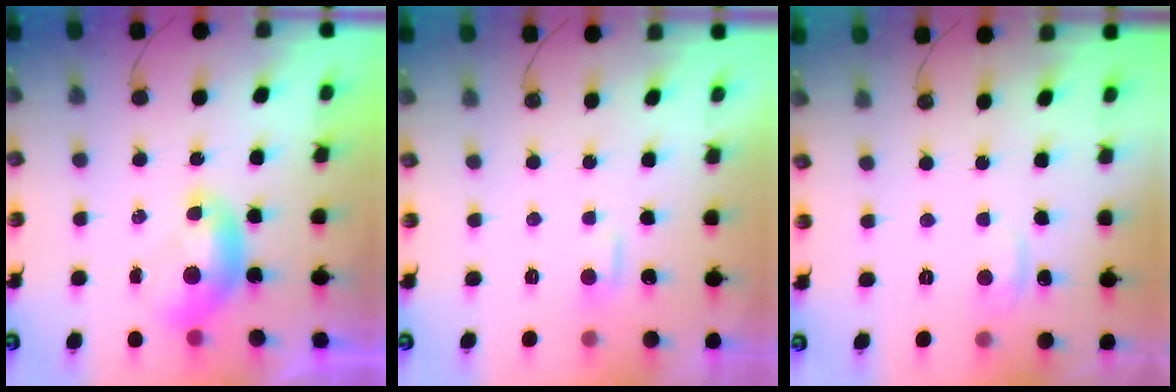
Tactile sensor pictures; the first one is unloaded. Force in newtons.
{"total": 2.4, "press": 2.3, "slide": 0.3}
{"total": 1.0, "press": 0.7, "slide": 0.8}